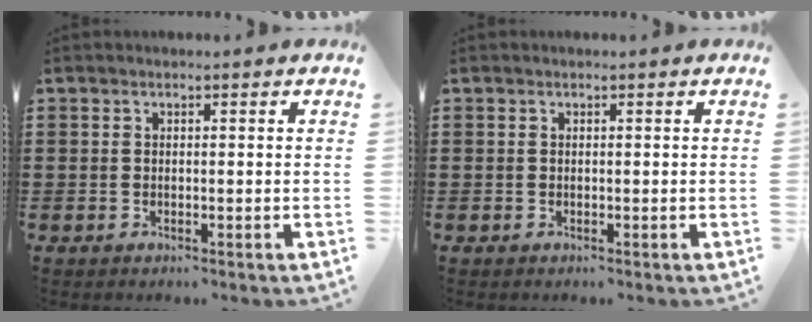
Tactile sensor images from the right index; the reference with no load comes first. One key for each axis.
{"total": 0.0}